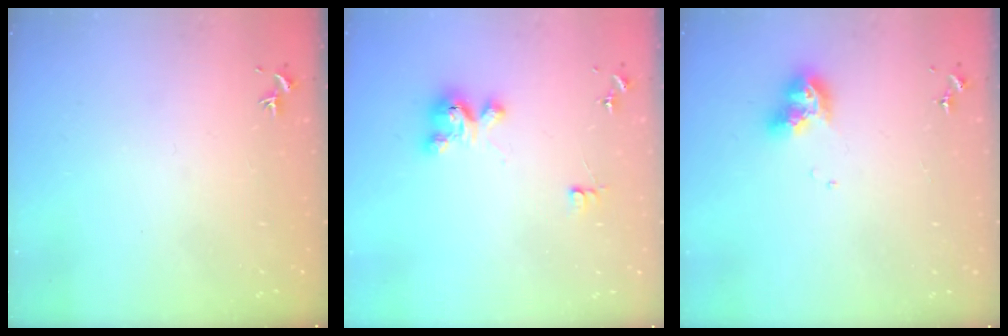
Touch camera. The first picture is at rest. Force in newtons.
{"total": 4.2, "press": 4.2, "slide": 0.3}
{"total": 9.6, "press": 9.6, "slide": 0.9}